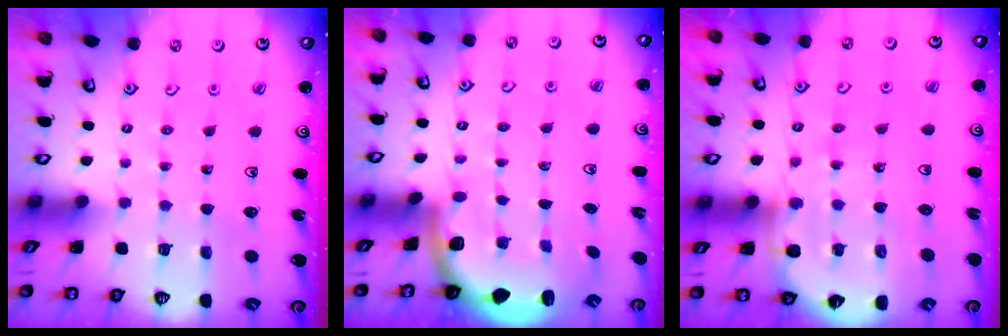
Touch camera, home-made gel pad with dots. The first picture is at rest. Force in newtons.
{"total": 3.3, "press": 3.1, "slide": 1.2}
{"total": 8.8, "press": 8.5, "slide": 2.2}